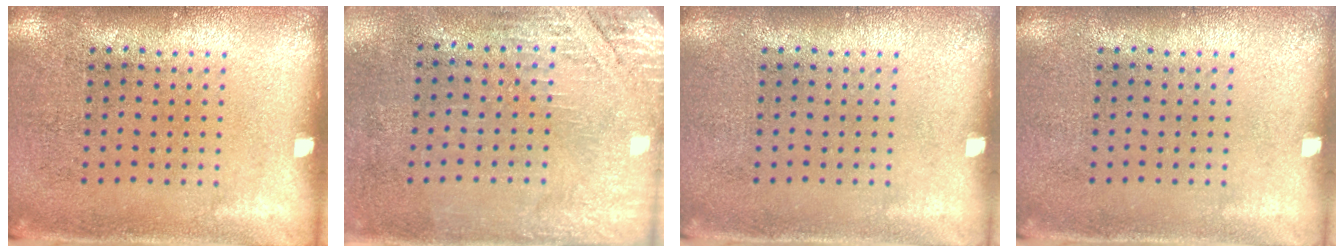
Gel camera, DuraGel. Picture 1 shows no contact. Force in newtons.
{"total": 2.7, "press": 2.3, "slide": 1.4}
{"total": 0.0}
{"total": 0.0}